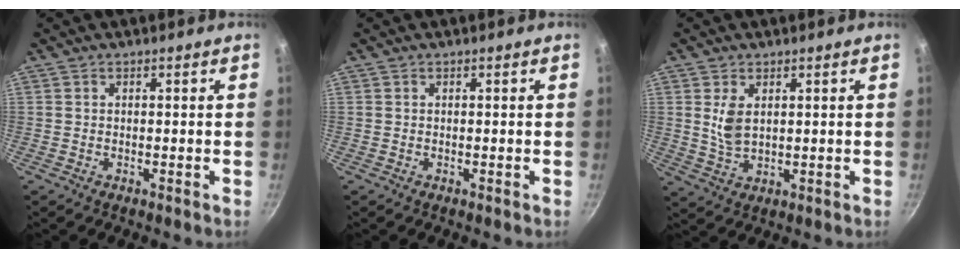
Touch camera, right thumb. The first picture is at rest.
{"total": 0.0}
{"total": 5.0, "force": [1.4, 2.8, 3.8], "torque": [-0.072, -0.014, 0.033]}